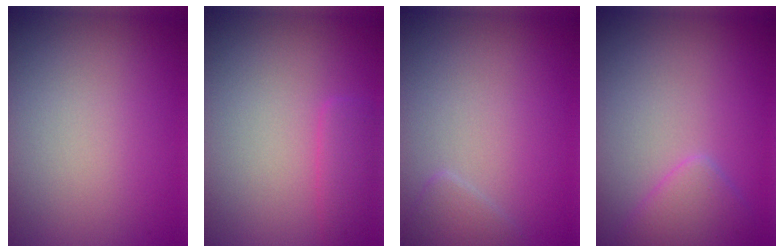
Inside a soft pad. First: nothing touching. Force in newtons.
{"total": 1.8, "press": 1.8, "slide": 0.0}
{"total": 1.2, "press": 1.2, "slide": 0.1}
{"total": 2.4, "press": 2.4, "slide": 0.1}